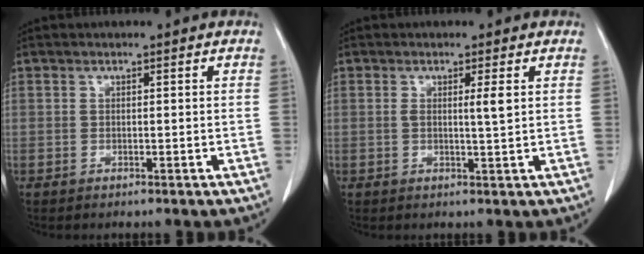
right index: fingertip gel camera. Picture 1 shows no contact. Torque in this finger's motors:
{"motor_torque": [-0.04, 0.14, 0.00, 0.03]}